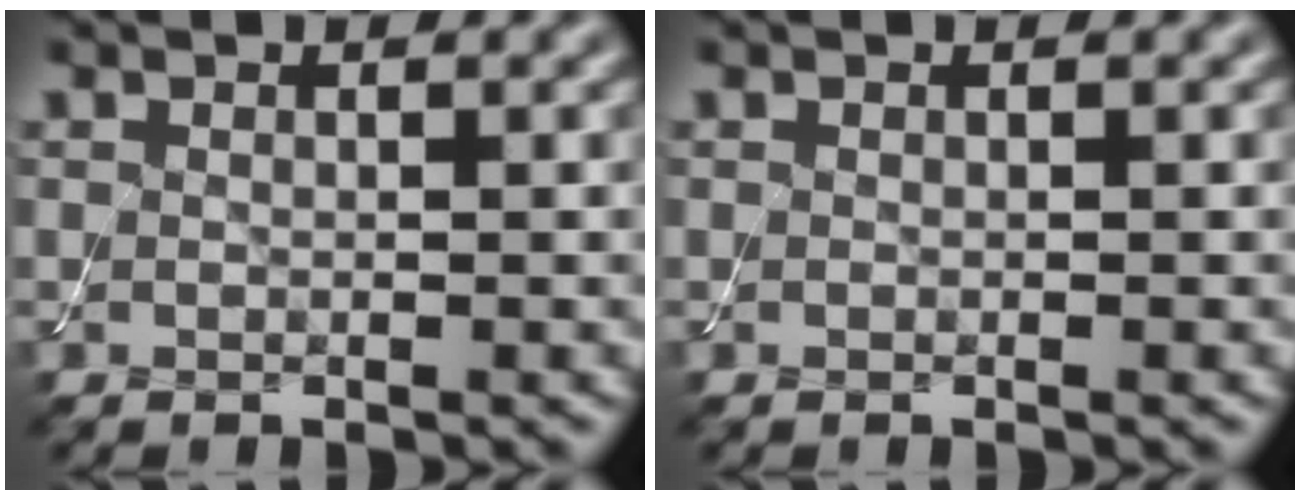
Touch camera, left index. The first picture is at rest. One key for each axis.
{"total": 0.0}